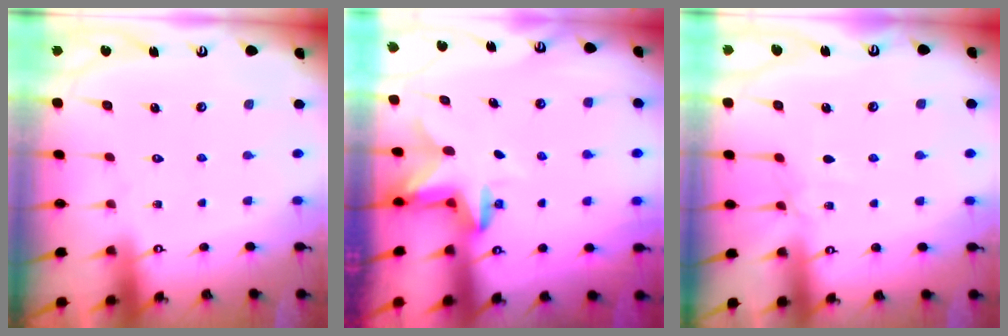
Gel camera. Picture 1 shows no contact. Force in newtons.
{"total": 2.8, "press": 2.7, "slide": 0.5}
{"total": 5.2, "press": 5.2, "slide": 0.6}